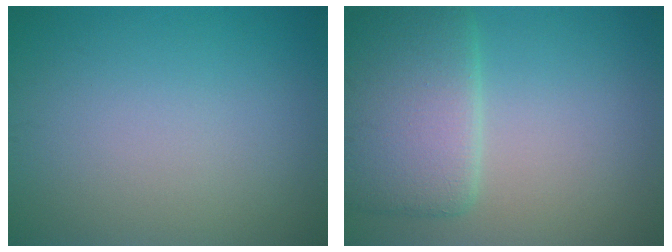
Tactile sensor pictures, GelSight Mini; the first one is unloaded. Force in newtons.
{"total": 6.8, "press": 6.8, "slide": 0.1}